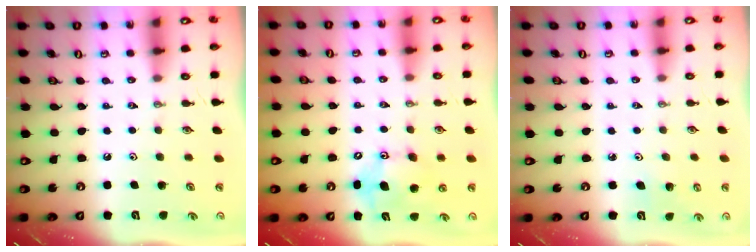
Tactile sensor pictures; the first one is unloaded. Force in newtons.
{"total": 11.9, "press": 11.5, "slide": 2.9}
{"total": 3.6, "press": 3.5, "slide": 1.0}